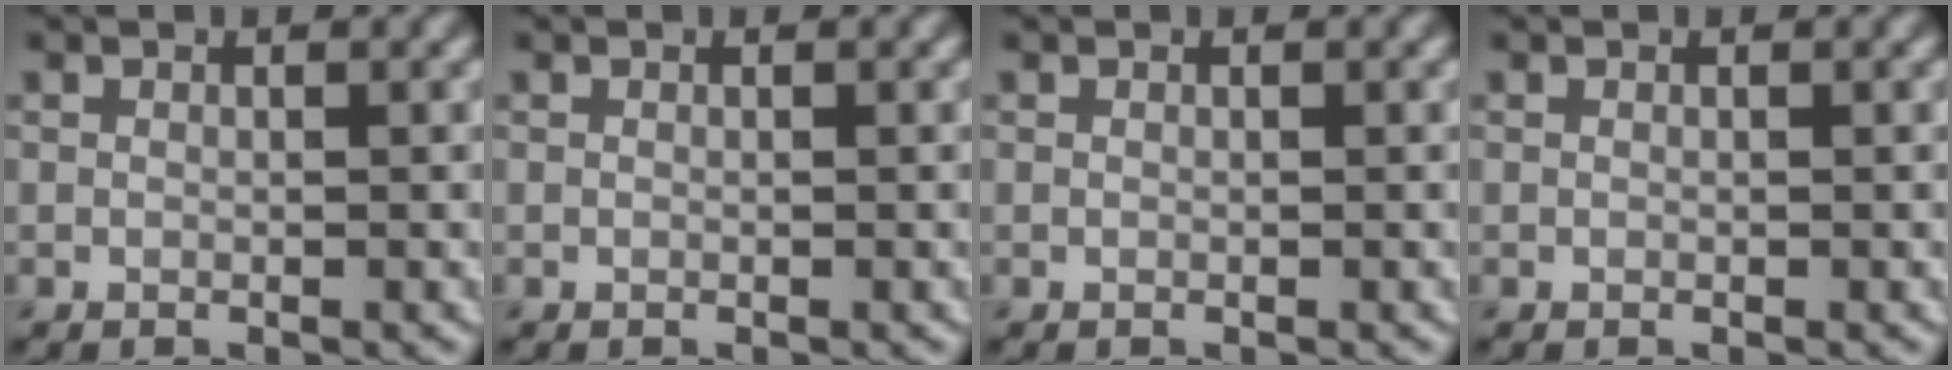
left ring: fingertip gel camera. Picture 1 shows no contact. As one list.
[{"total": 0.0}, {"total": 0.0}, {"total": 0.0}]